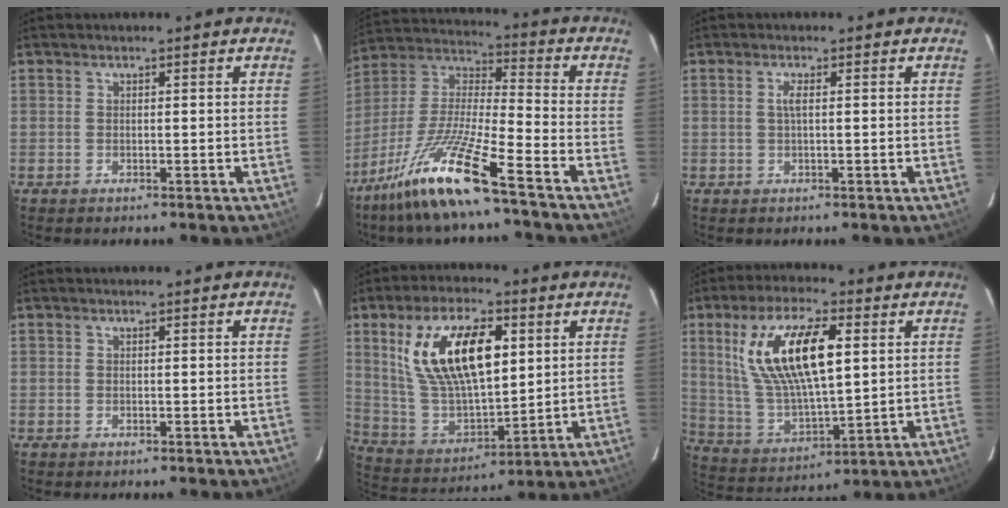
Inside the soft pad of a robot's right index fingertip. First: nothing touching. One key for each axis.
{"total": 15.9, "fx": -10.8, "fy": 0.6, "fz": 11.6, "tx": -0.242, "ty": -0.011, "tz": -0.213}
{"total": 1.3, "fx": 0.1, "fy": 0.0, "fz": 1.3, "tx": -0.026, "ty": 0.000, "tz": 0.001}
{"total": 0.0}
{"total": 19.5, "fx": 6.7, "fy": 8.9, "fz": 16.0, "tx": -0.299, "ty": 0.010, "tz": 0.139}
{"total": 18.2, "fx": 5.7, "fy": 6.8, "fz": 15.9, "tx": -0.310, "ty": 0.006, "tz": 0.120}